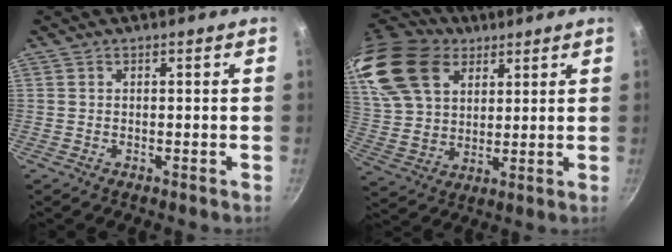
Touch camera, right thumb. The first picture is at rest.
{"total": 18.7, "force": [11.2, 11.9, 9.2], "torque": [-0.164, -0.028, 0.217]}